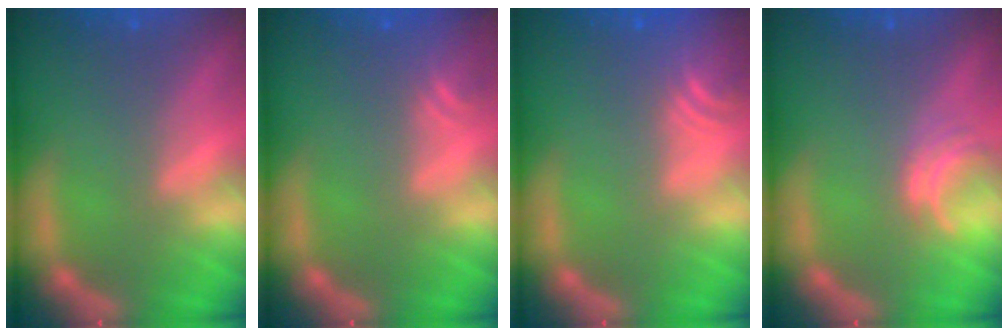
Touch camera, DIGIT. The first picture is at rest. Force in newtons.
{"total": 2.4}
{"total": 4.5}
{"total": 2.0}